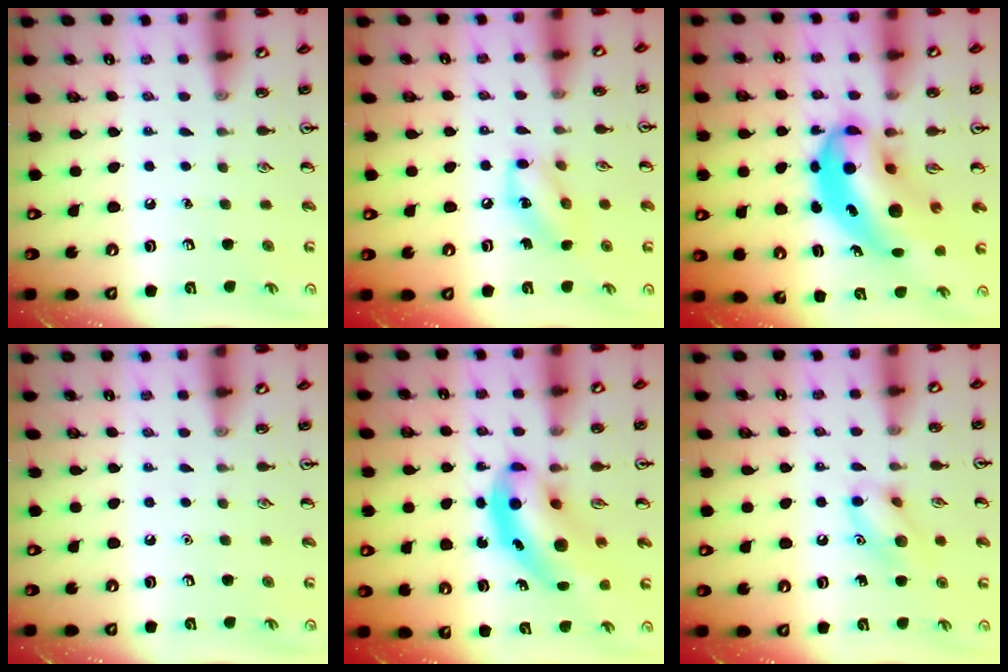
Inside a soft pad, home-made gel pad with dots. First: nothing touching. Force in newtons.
{"total": 9.9, "press": 9.8, "slide": 1.3}
{"total": 13.1, "press": 12.5, "slide": 3.9}
{"total": 0.0}
{"total": 9.2, "press": 8.8, "slide": 2.7}
{"total": 10.1, "press": 10.1, "slide": 1.0}